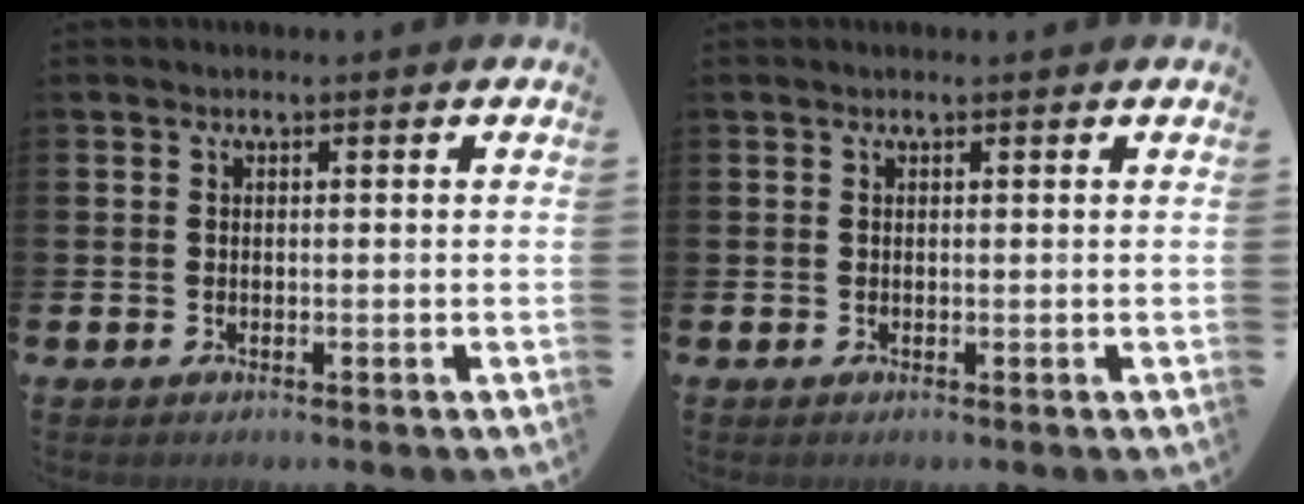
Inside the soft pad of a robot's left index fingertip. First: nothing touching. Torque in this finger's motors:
{"motor_torque": [0.94, -1.20, -0.02, 0.02]}